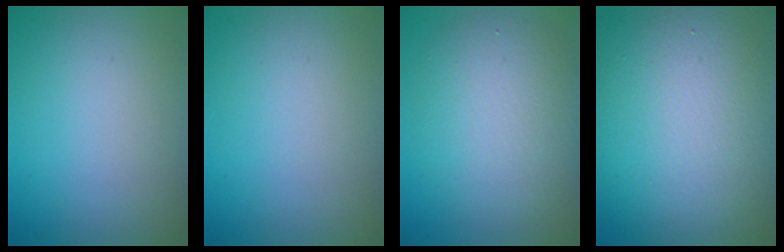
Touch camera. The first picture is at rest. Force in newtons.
{"total": 0.0}
{"total": 6.3, "press": 6.3, "slide": 0.3}
{"total": 17.2, "press": 17.2, "slide": 1.0}